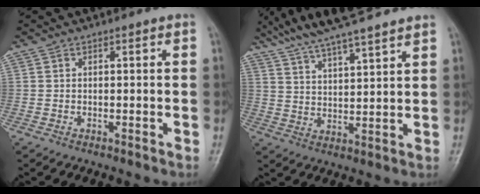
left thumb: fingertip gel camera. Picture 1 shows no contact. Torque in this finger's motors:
{"motor_torque": [0.93, -0.69, 1.38, -1.40, 0.22]}